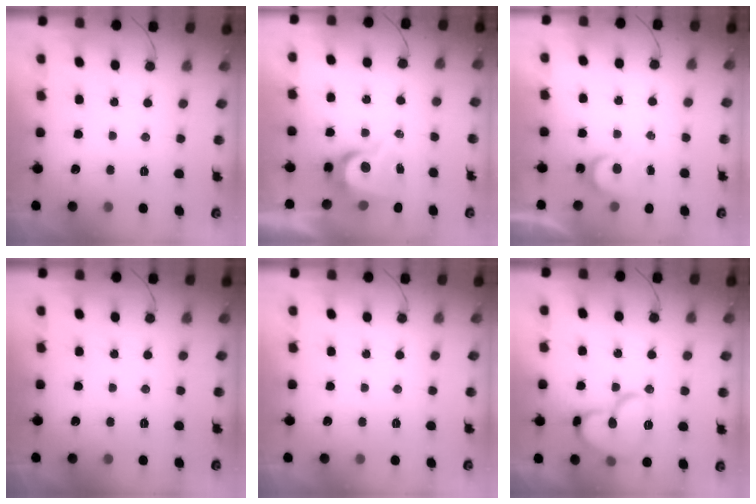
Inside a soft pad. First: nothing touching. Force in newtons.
{"total": 7.3, "press": 7.3, "slide": 0.5}
{"total": 3.7, "press": 3.7, "slide": 0.4}
{"total": 0.0}
{"total": 0.0}
{"total": 14.4, "press": 14.4, "slide": 1.1}